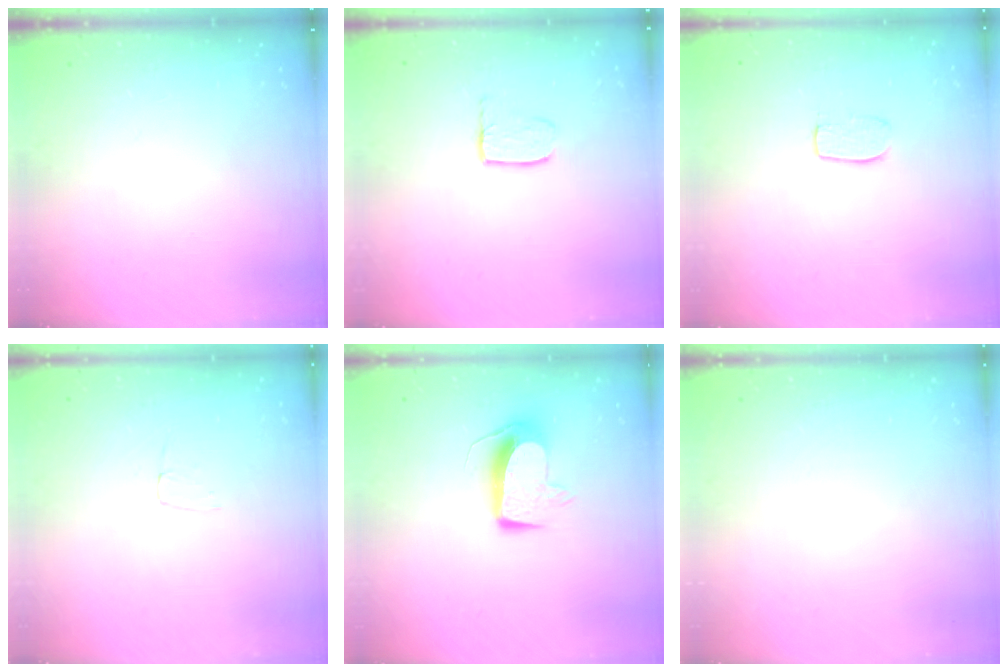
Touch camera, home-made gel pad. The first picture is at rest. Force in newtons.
{"total": 3.3, "press": 3.3, "slide": 0.3}
{"total": 5.5, "press": 5.5, "slide": 0.1}
{"total": 3.4, "press": 3.4, "slide": 0.2}
{"total": 10.3, "press": 10.3, "slide": 0.7}
{"total": 0.0}